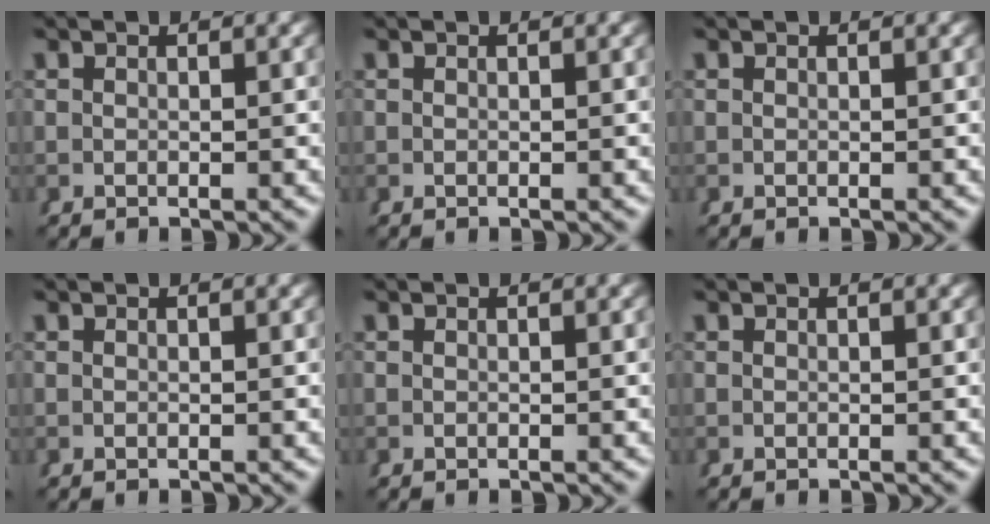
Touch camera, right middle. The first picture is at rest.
{"total": 0.0}
{"total": 0.0}
{"total": 0.0}
{"total": 0.0}
{"total": 0.0}